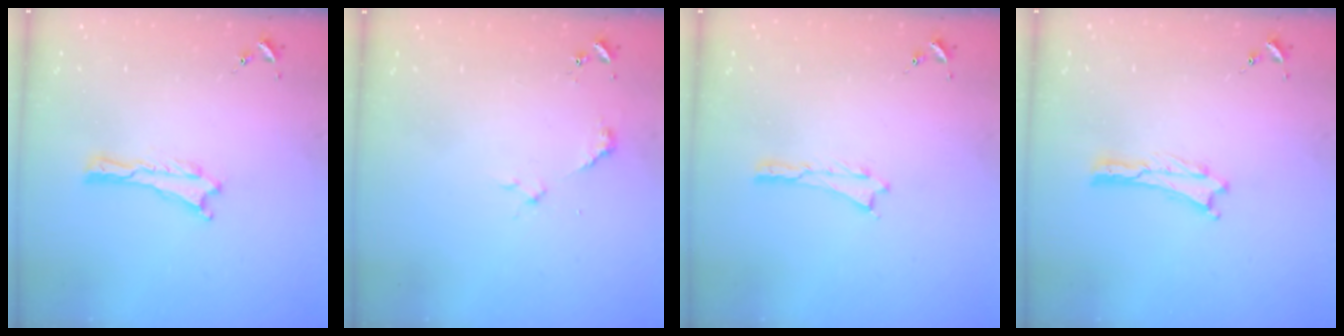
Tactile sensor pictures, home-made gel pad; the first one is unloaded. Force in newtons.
{"total": 2.3, "press": 2.3, "slide": 0.1}
{"total": 0.0}
{"total": 0.0}